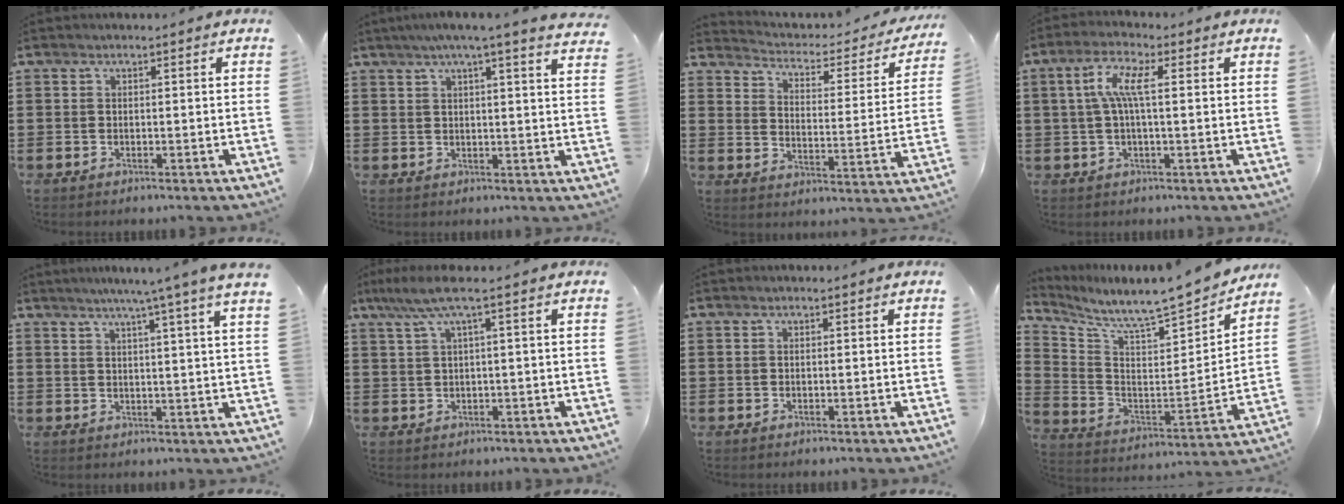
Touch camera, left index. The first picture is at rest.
{"total": 4.3, "force": [3.3, -0.6, 2.6], "torque": [-0.060, -0.012, 0.056]}
{"total": 2.2, "force": [2.0, 0.6, 0.7], "torque": [-0.032, -0.021, 0.023]}
{"total": 6.1, "force": [0.7, 1.8, 5.7], "torque": [-0.133, 0.004, 0.003]}
{"total": 5.2, "force": [3.9, -1.6, 3.1], "torque": [-0.069, -0.016, 0.062]}
{"total": 4.3, "force": [1.2, 0.1, 4.1], "torque": [-0.089, -0.003, 0.015]}
{"total": 0.0}
{"total": 7.3, "force": [7.1, 0.1, 1.7], "torque": [-0.066, -0.071, 0.110]}